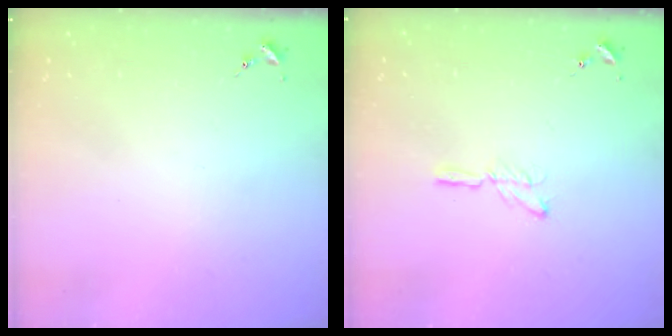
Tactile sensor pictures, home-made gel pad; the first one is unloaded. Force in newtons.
{"total": 4.0, "press": 4.0, "slide": 0.4}